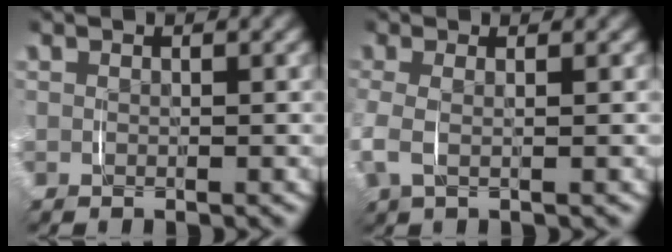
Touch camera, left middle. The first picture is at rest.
{"total": 2.6, "force": [-0.1, 1.2, 2.3], "torque": [-0.069, -0.006, 0.000]}